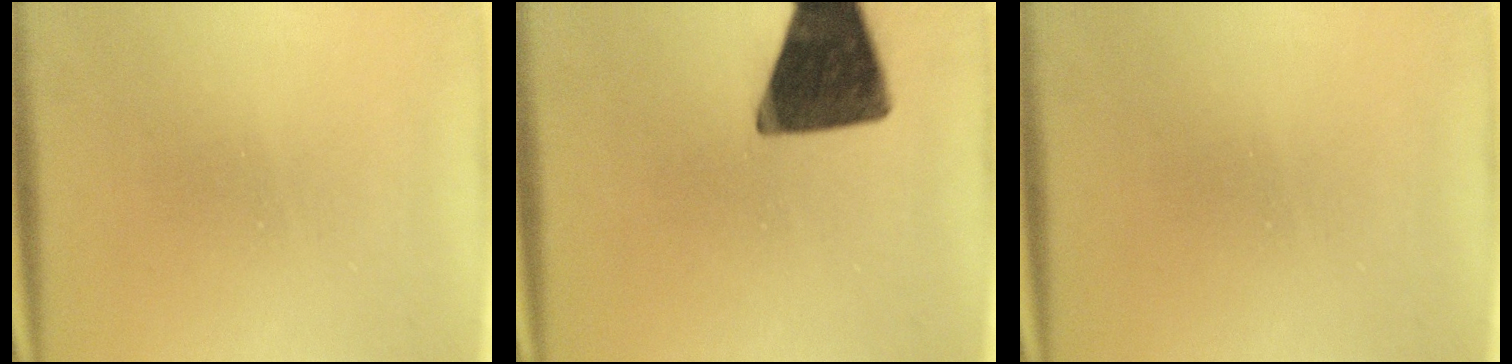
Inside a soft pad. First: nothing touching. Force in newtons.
{"total": 16.0}
{"total": 0.0}